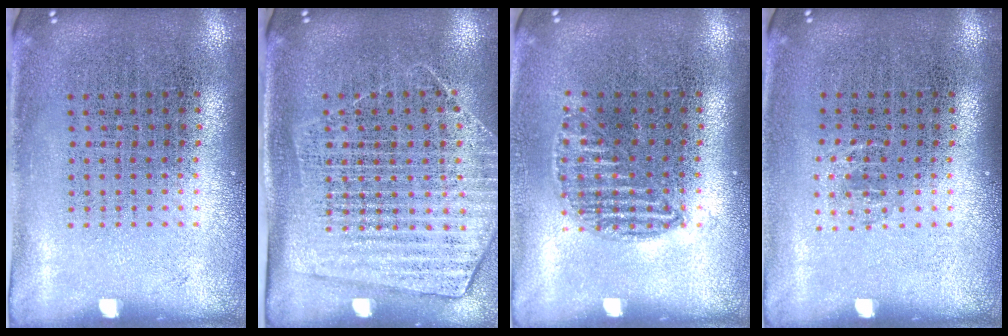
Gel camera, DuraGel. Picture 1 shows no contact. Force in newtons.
{"total": 1.7, "press": 1.5, "slide": 0.8}
{"total": 1.1, "press": 1.0, "slide": 0.4}
{"total": 0.7, "press": 0.4, "slide": 0.6}